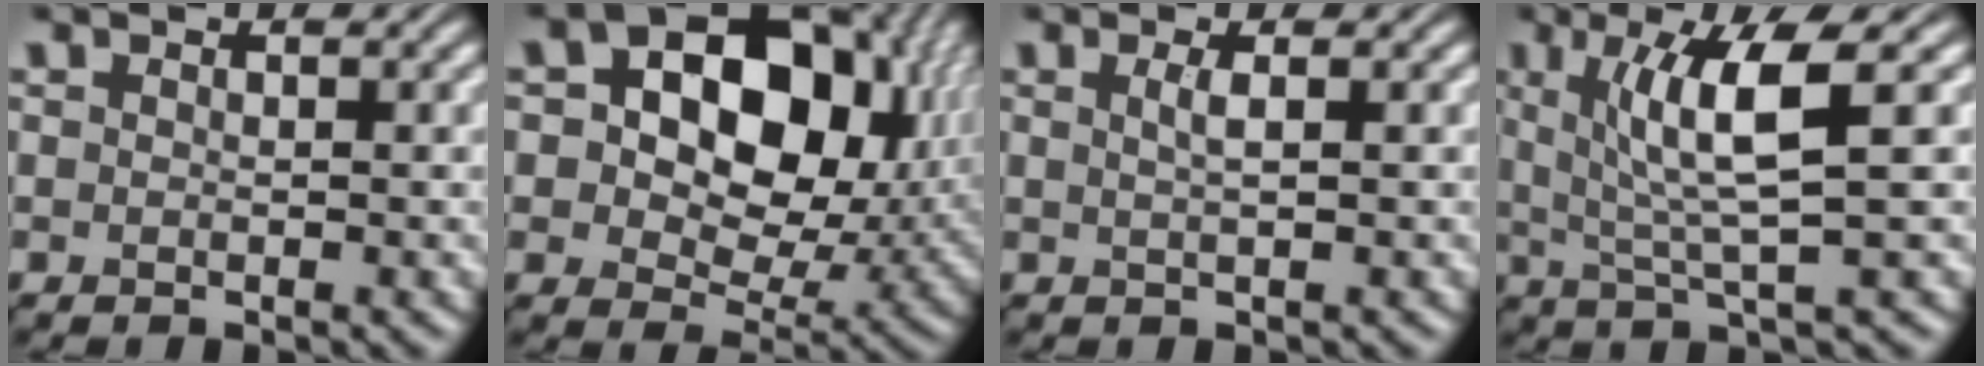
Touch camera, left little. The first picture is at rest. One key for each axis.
{"total": 14.4, "fx": 3.2, "fy": 9.7, "fz": 10.2, "tx": -0.138, "ty": 0.010, "tz": 0.056}
{"total": 1.5, "fx": 0.4, "fy": 0.4, "fz": 1.3, "tx": -0.022, "ty": 0.002, "tz": 0.003}
{"total": 6.3, "fx": 1.6, "fy": 1.0, "fz": 6.0, "tx": -0.108, "ty": 0.001, "tz": 0.030}